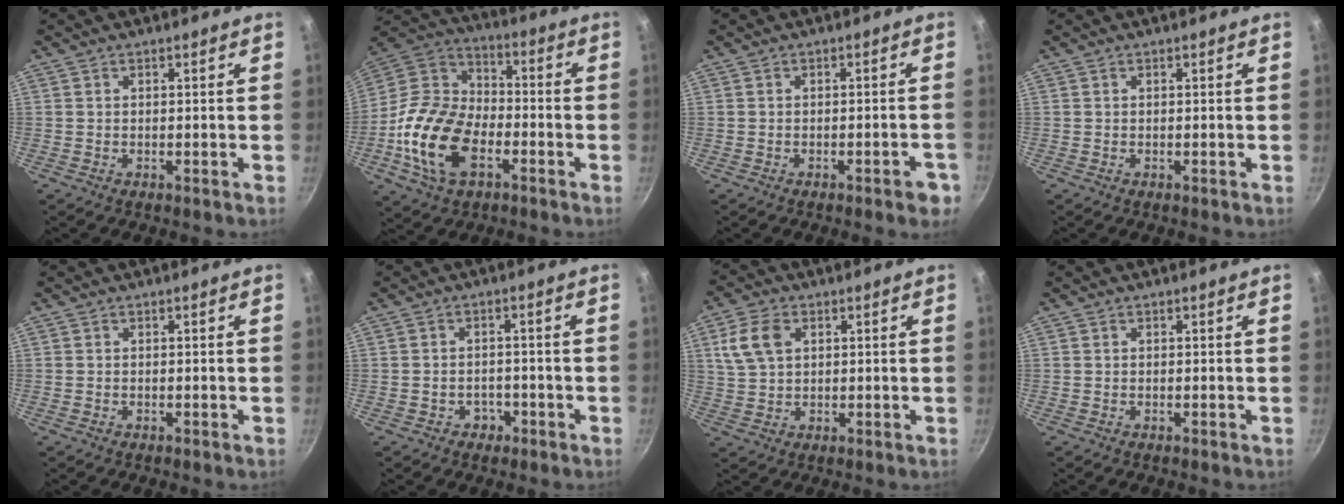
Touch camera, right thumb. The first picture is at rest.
{"total": 19.1, "force": [-6.5, 12.0, 13.2], "torque": [-0.237, 0.039, -0.135]}
{"total": 3.8, "force": [-2.1, 1.1, 3.0], "torque": [-0.027, 0.013, -0.022]}
{"total": 0.0}
{"total": 0.0}
{"total": 2.9, "force": [-1.5, 2.4, 0.8], "torque": [0.009, 0.017, -0.014]}
{"total": 8.0, "force": [2.4, 5.6, 5.2], "torque": [-0.089, 0.004, 0.047]}
{"total": 0.0}